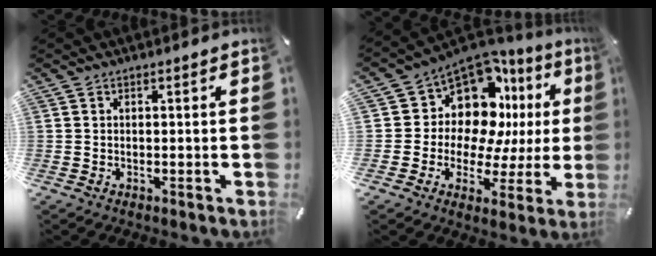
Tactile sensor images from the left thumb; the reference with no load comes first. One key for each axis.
{"total": 13.1, "fx": 6.2, "fy": 9.8, "fz": 6.0, "tx": -0.104, "ty": -0.074, "tz": 0.115}